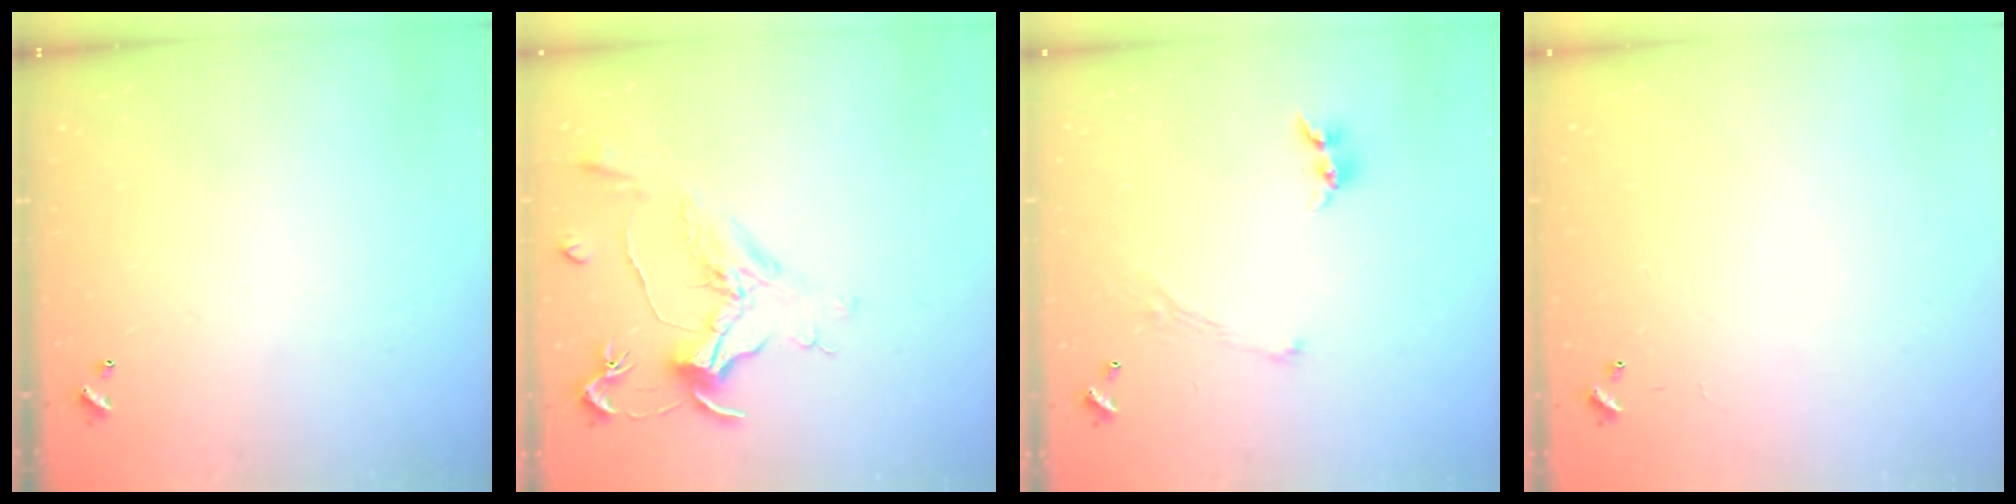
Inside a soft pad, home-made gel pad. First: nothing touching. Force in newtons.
{"total": 1.5, "press": 1.2, "slide": 0.9}
{"total": 1.3, "press": 1.2, "slide": 0.5}
{"total": 8.5, "press": 8.4, "slide": 0.5}